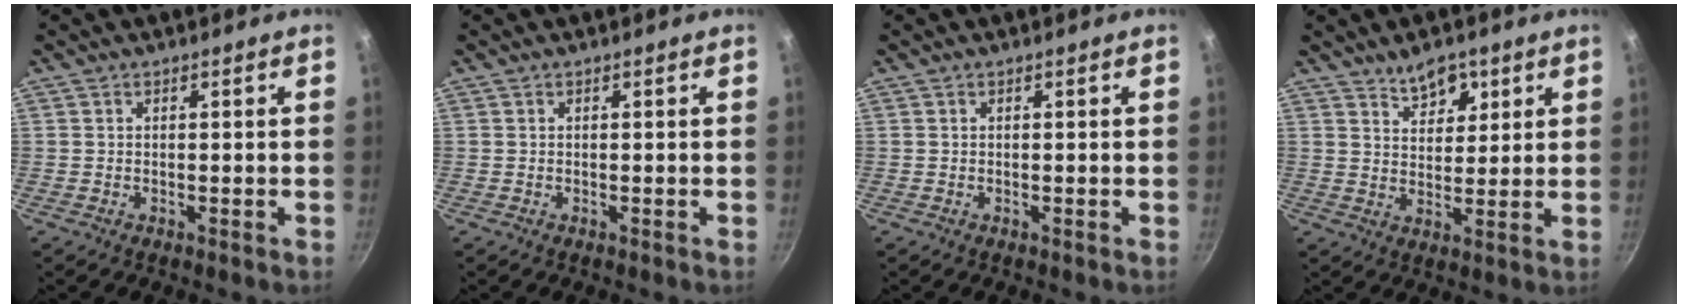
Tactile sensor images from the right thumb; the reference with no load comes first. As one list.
[{"total": 0.0}, {"total": 0.0}, {"total": 6.5, "force": [4.2, 3.7, 3.4], "torque": [-0.027, -0.028, 0.065]}]